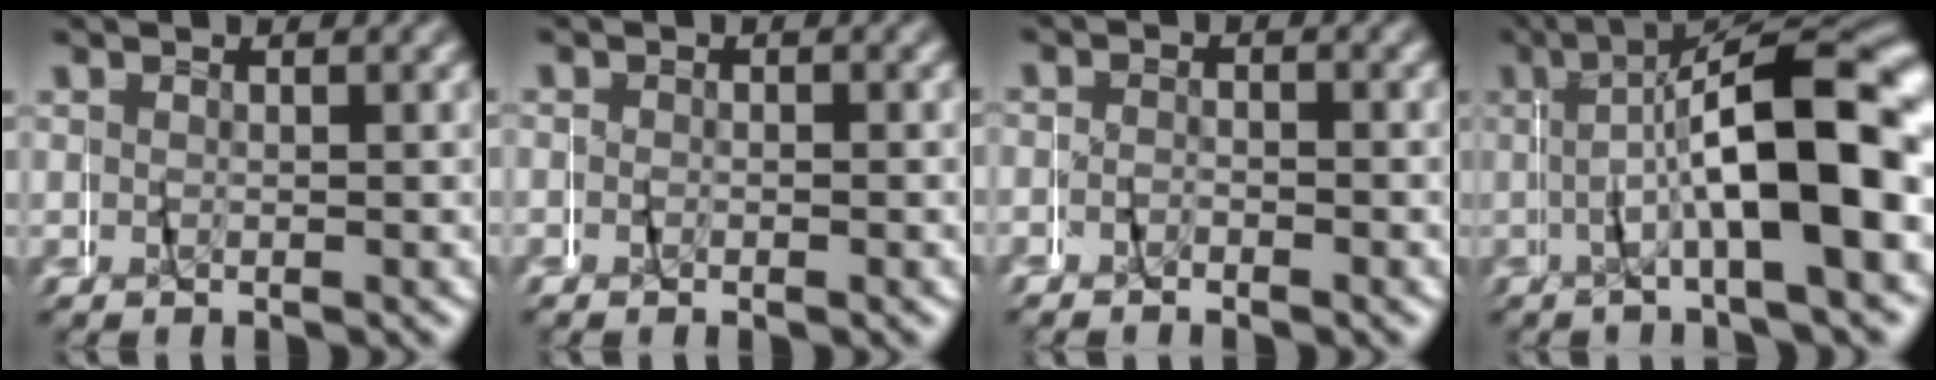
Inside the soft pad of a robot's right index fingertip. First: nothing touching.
{"total": 0.7, "force": [-0.6, 0.2, -0.2], "torque": [0.008, 0.000, -0.014]}
{"total": 1.2, "force": [-1.0, 0.3, -0.5], "torque": [0.004, 0.004, -0.026]}
{"total": 12.0, "force": [-0.4, 4.5, 11.1], "torque": [-0.154, 0.002, -0.002]}